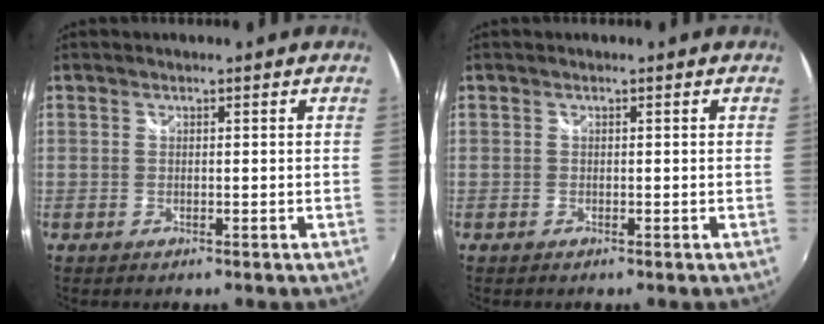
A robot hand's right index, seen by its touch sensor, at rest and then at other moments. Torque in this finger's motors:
{"motor_torque": [0.09, 0.08, -0.01, 0.00]}